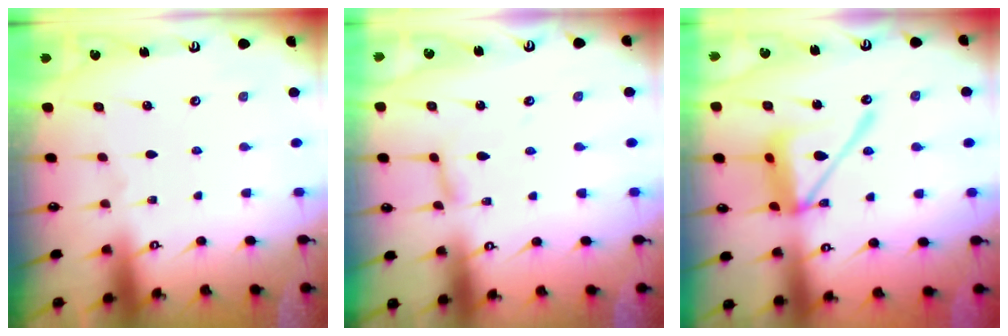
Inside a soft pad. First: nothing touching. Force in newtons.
{"total": 2.8, "press": 2.8, "slide": 0.2}
{"total": 14.5, "press": 14.4, "slide": 1.6}